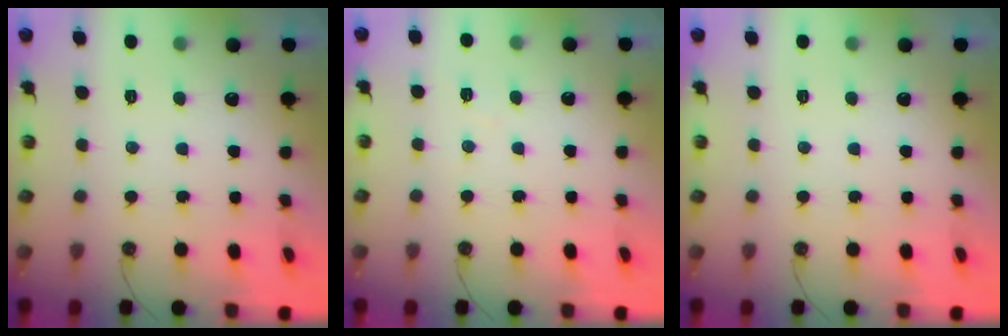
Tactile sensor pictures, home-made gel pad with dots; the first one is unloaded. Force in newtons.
{"total": 3.4, "press": 3.3, "slide": 0.6}
{"total": 0.0}